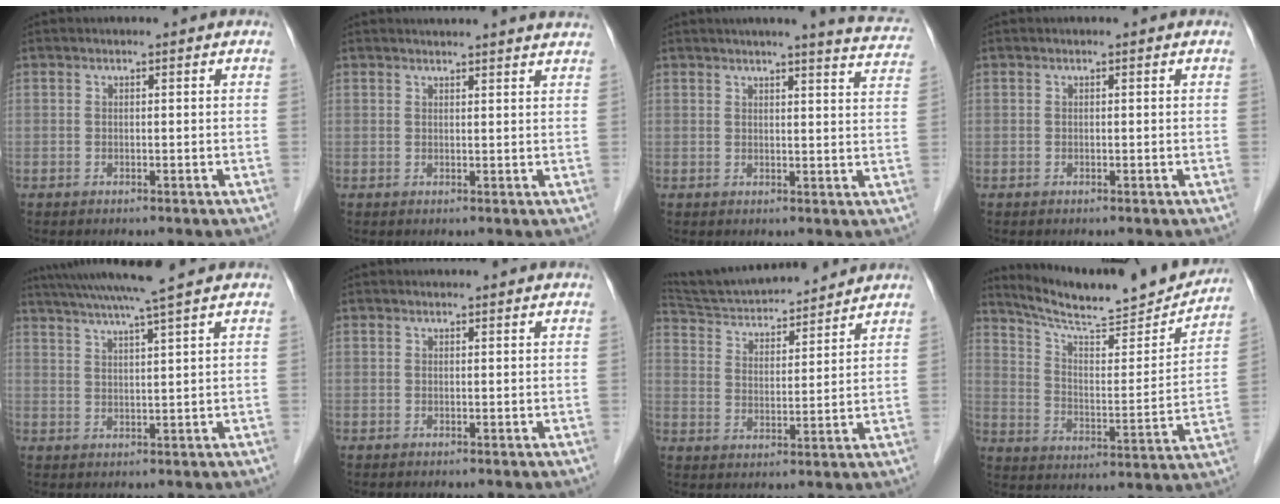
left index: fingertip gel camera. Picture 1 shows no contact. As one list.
[{"total": 9.1, "force": [8.7, 0.1, 2.6], "torque": [-0.030, 0.009, 0.085]}, {"total": 11.2, "force": [10.3, 0.3, 4.4], "torque": [-0.046, -0.024, 0.097]}, {"total": 0.0}, {"total": 9.8, "force": [8.2, -1.7, 5.1], "torque": [-0.088, 0.013, 0.124]}, {"total": 2.2, "force": [2.1, 0.1, 0.4], "torque": [-0.010, 0.013, 0.025]}, {"total": 16.0, "force": [15.0, 1.9, 5.0], "torque": [-0.088, 0.022, 0.245]}, {"total": 20.2, "force": [18.8, 1.6, 7.3], "torque": [-0.118, -0.031, 0.271]}]